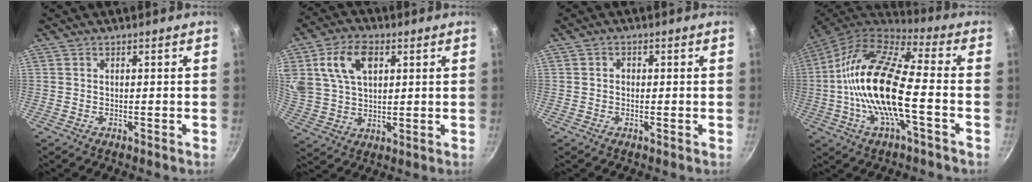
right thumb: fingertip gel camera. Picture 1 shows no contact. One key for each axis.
{"total": 12.4, "fx": 4.5, "fy": 8.0, "fz": 8.4, "tx": -0.145, "ty": -0.003, "tz": 0.086}
{"total": 1.3, "fx": 0.0, "fy": 1.1, "fz": 0.6, "tx": -0.009, "ty": 0.005, "tz": -0.003}
{"total": 19.5, "fx": -2.9, "fy": 6.9, "fz": 18.0, "tx": -0.346, "ty": 0.036, "tz": -0.072}